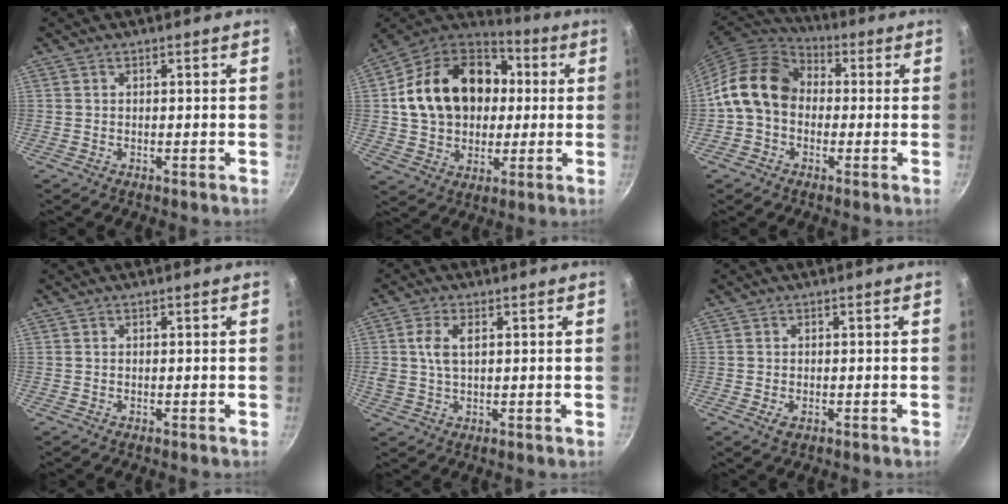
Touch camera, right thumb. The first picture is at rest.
{"total": 23.0, "force": [2.8, 17.4, 14.7], "torque": [-0.234, 0.035, 0.045]}
{"total": 13.2, "force": [0.1, 10.3, 8.2], "torque": [-0.120, 0.031, -0.018]}
{"total": 0.0}
{"total": 5.1, "force": [1.3, 2.7, 4.1], "torque": [-0.079, 0.005, 0.026]}
{"total": 1.8, "force": [-0.6, 1.1, 1.3], "torque": [-0.023, -0.004, -0.010]}